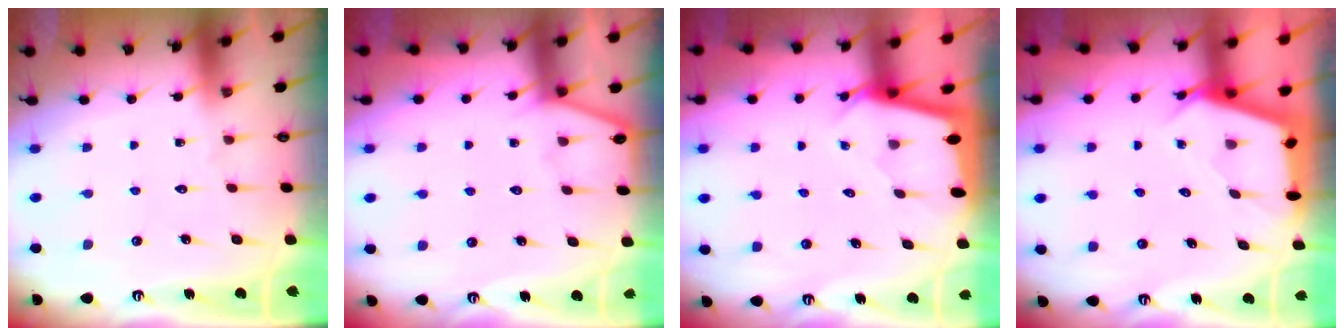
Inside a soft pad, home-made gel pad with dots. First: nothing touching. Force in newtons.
{"total": 2.9, "press": 2.9, "slide": 0.3}
{"total": 2.2, "press": 2.2, "slide": 0.1}
{"total": 2.9, "press": 2.9, "slide": 0.3}